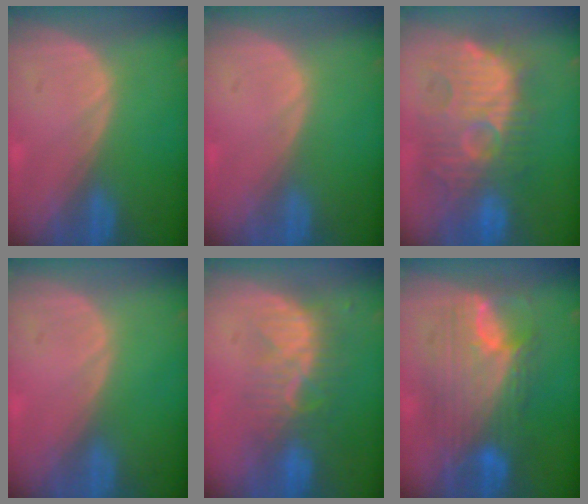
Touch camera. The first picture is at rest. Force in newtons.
{"total": 0.0}
{"total": 11.7, "press": 11.5, "slide": 2.4}
{"total": 0.0}
{"total": 8.1, "press": 7.4, "slide": 3.5}
{"total": 11.1, "press": 11.1, "slide": 1.1}